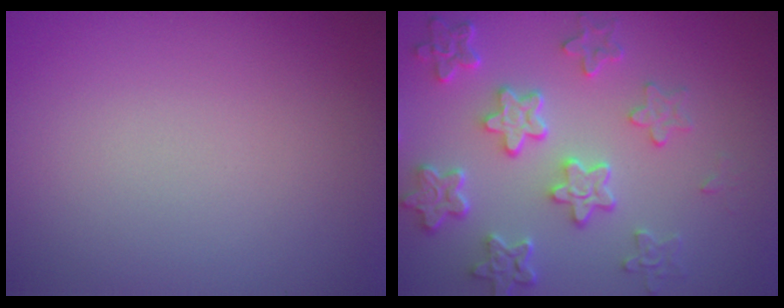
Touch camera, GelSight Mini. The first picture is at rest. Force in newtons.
{"total": 5.8, "press": 4.6, "slide": 3.6}